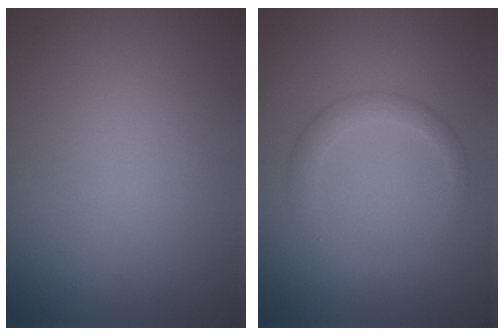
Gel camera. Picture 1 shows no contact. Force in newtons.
{"total": 2.0, "press": 2.0, "slide": 0.1}